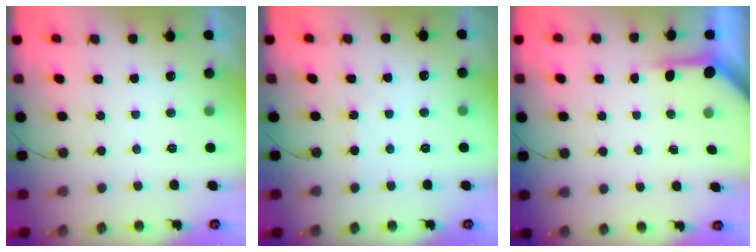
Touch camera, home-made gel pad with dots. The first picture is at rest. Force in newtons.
{"total": 2.6, "press": 2.6, "slide": 0.5}
{"total": 3.9, "press": 3.8, "slide": 0.3}